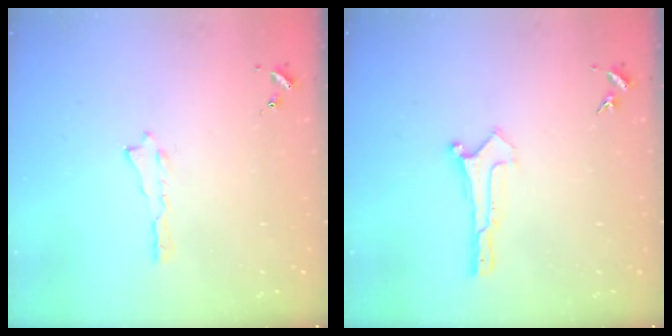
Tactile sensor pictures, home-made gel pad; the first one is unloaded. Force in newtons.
{"total": 0.0}